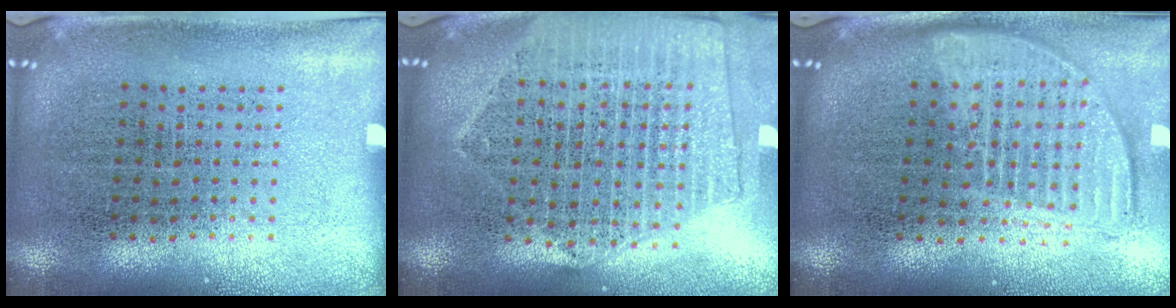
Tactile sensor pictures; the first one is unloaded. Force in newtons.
{"total": 2.0, "press": 1.8, "slide": 0.9}
{"total": 1.8, "press": 1.6, "slide": 0.9}